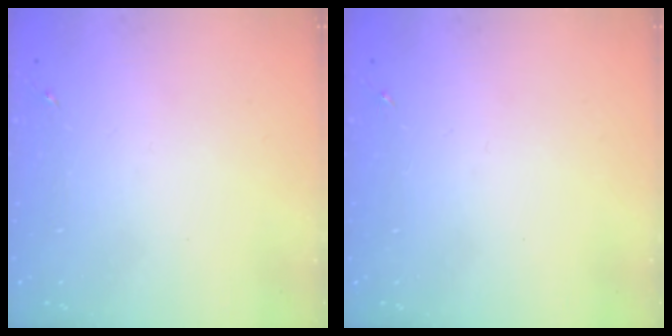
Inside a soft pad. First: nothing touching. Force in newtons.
{"total": 0.0}